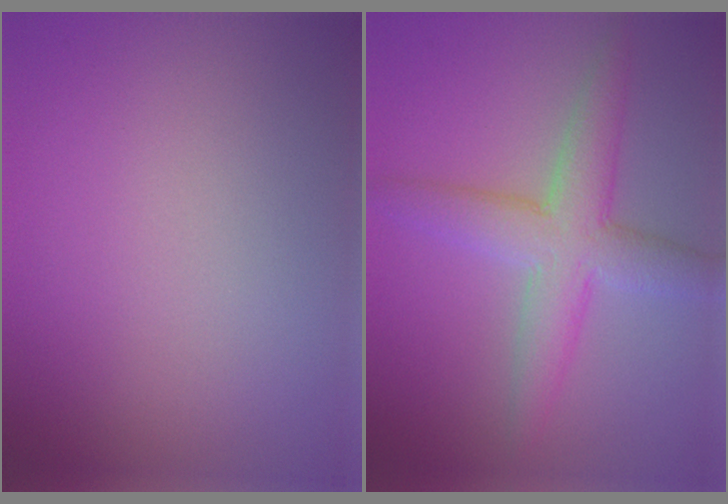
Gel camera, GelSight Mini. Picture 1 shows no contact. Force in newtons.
{"total": 5.2, "press": 5.2, "slide": 0.3}